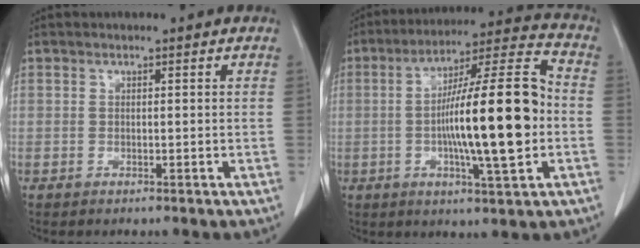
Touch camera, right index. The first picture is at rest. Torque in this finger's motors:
{"motor_torque": [1.55, 0.59, 0.53, 0.18]}